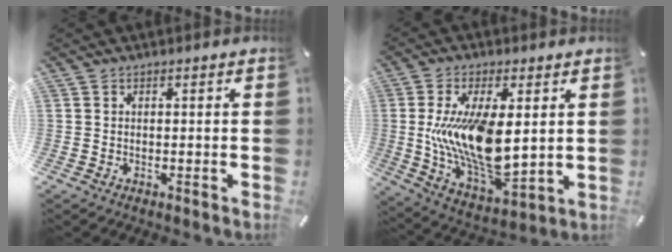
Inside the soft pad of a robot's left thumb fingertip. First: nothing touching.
{"total": 17.1, "force": [2.6, 8.1, 14.9], "torque": [-0.308, -0.028, 0.047]}